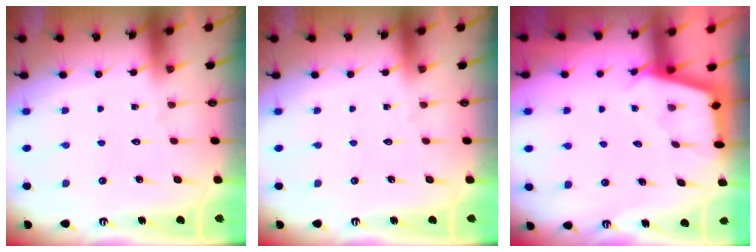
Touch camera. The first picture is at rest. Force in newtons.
{"total": 0.0}
{"total": 2.4, "press": 2.4, "slide": 0.1}